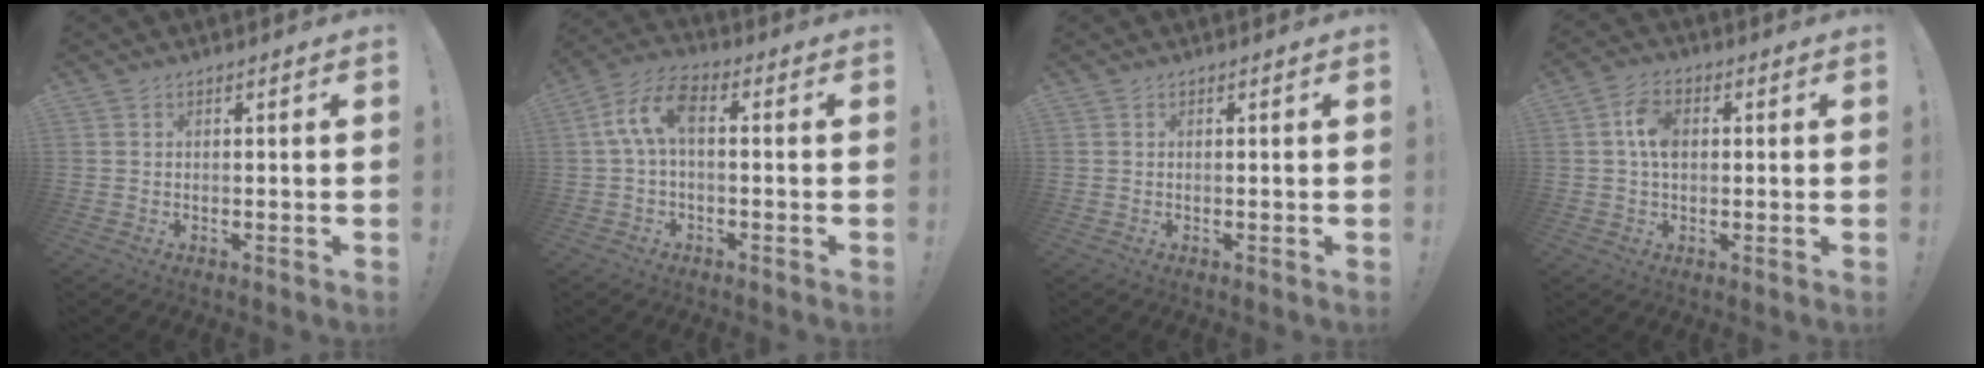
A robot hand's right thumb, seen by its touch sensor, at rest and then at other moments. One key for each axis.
{"total": 8.9, "fx": 0.9, "fy": 4.1, "fz": 7.8, "tx": -0.159, "ty": 0.005, "tz": 0.019}
{"total": 0.0}
{"total": 7.3, "fx": 0.8, "fy": 4.8, "fz": 5.4, "tx": -0.104, "ty": 0.007, "tz": 0.014}